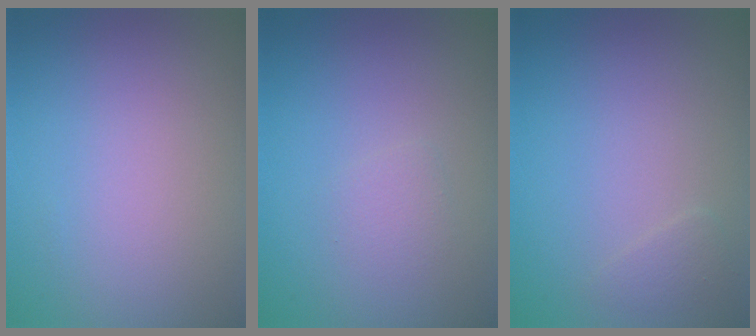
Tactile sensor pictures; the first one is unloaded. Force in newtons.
{"total": 1.0, "press": 1.0, "slide": 0.1}
{"total": 0.9, "press": 0.9, "slide": 0.0}